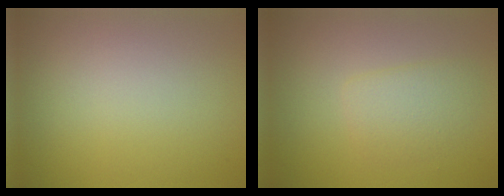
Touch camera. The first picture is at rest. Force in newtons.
{"total": 2.1, "press": 2.1, "slide": 0.1}